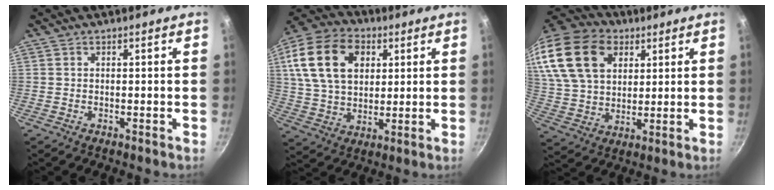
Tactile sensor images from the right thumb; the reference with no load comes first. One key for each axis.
{"total": 19.0, "fx": 5.8, "fy": 13.1, "fz": 12.5, "tx": -0.210, "ty": 0.004, "tz": 0.098}
{"total": 24.0, "fx": 10.1, "fy": 16.3, "fz": 14.5, "tx": -0.285, "ty": 0.005, "tz": 0.188}